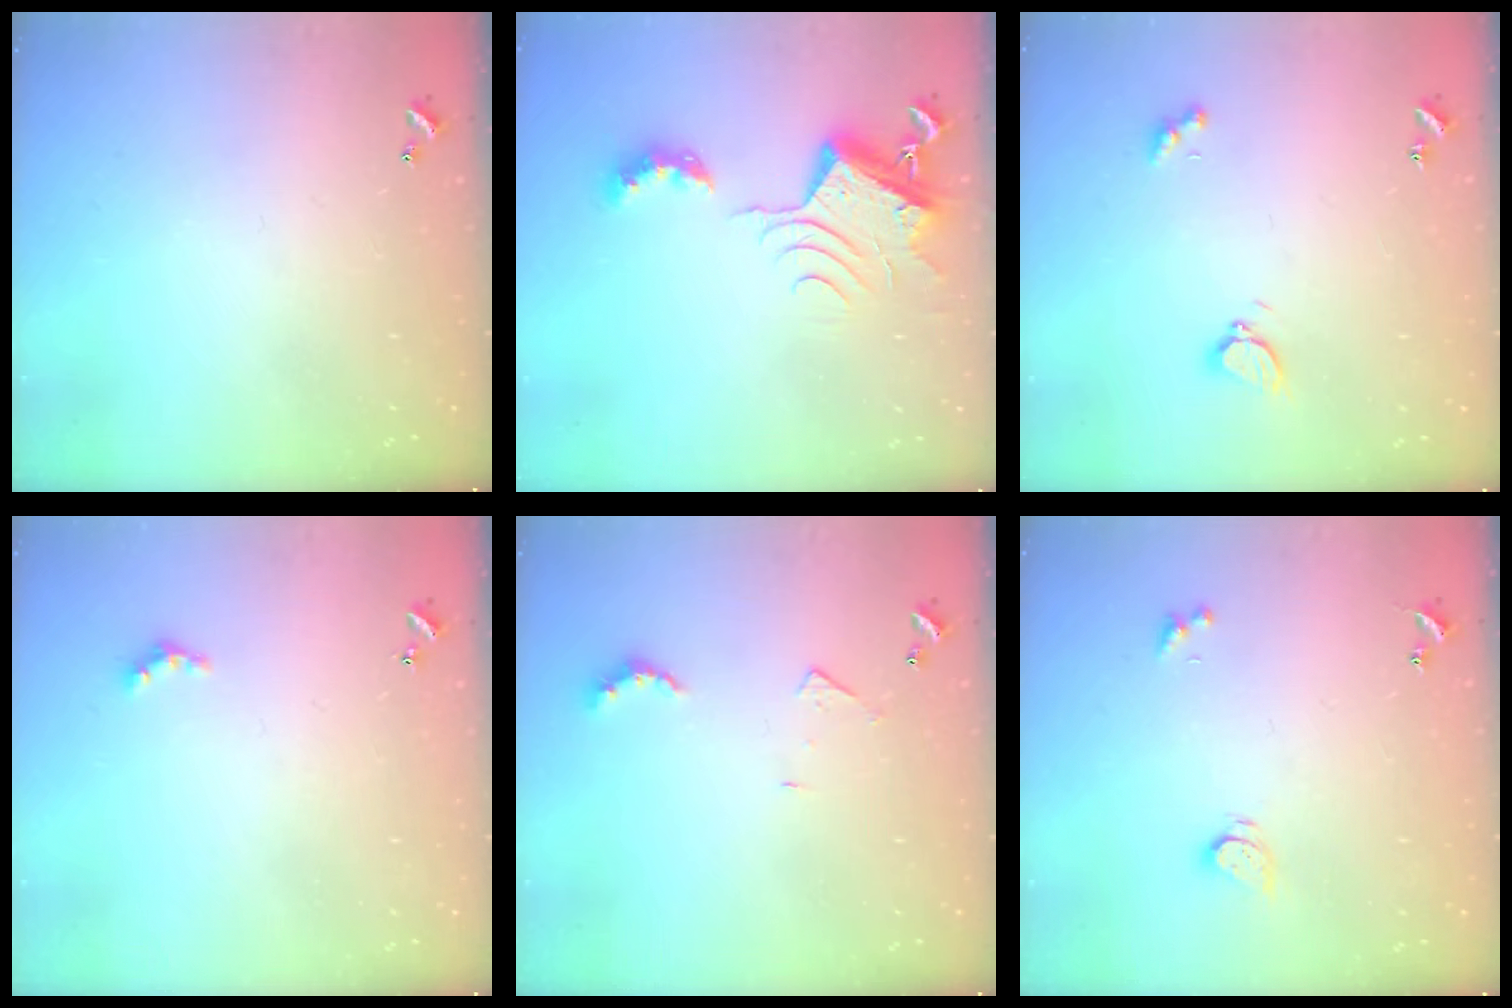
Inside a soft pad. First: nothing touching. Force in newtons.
{"total": 9.7, "press": 9.6, "slide": 1.0}
{"total": 2.8, "press": 2.7, "slide": 0.6}
{"total": 2.5, "press": 2.4, "slide": 0.4}
{"total": 5.4, "press": 5.4, "slide": 0.8}
{"total": 2.6, "press": 2.5, "slide": 0.3}